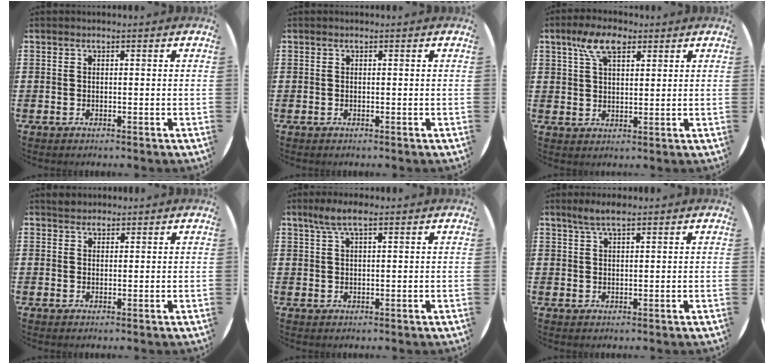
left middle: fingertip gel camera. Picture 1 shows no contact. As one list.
[{"total": 0.0}, {"total": 6.4, "force": [3.8, 3.0, 4.1], "torque": [-0.083, 0.009, 0.068]}, {"total": 1.6, "force": [1.5, 0.6, 0.0], "torque": [0.005, 0.000, 0.028]}, {"total": 3.7, "force": [2.4, 0.8, 2.7], "torque": [-0.056, 0.007, 0.041]}, {"total": 2.8, "force": [2.1, 0.4, 1.7], "torque": [-0.036, 0.005, 0.038]}]